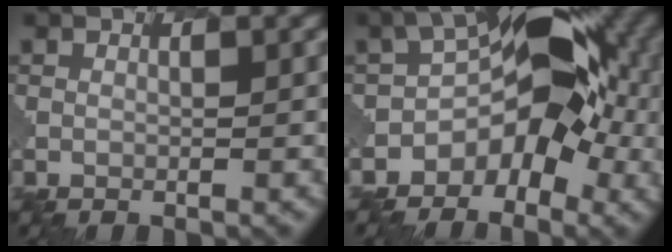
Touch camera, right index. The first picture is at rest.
{"total": 6.8, "force": [-2.2, 5.2, 3.7], "torque": [-0.054, 0.011, -0.074]}